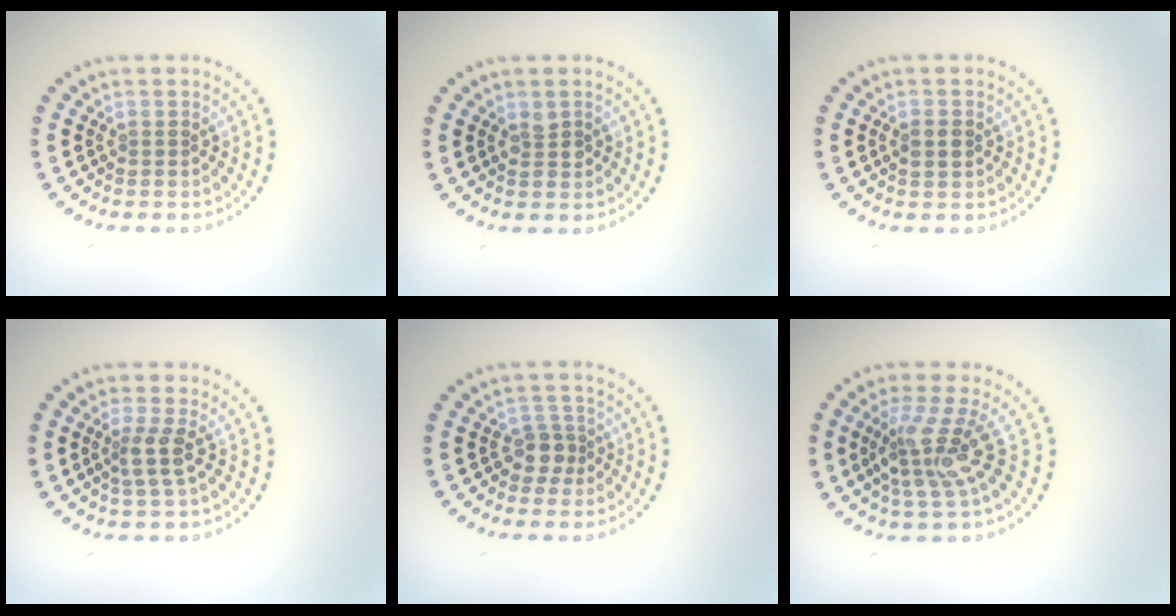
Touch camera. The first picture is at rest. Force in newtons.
{"total": 1.1, "press": 1.1, "slide": 0.2}
{"total": 1.2, "press": 1.2, "slide": 0.1}
{"total": 2.3, "press": 1.9, "slide": 1.3}
{"total": 2.0, "press": 1.7, "slide": 1.1}
{"total": 4.0, "press": 3.1, "slide": 2.5}